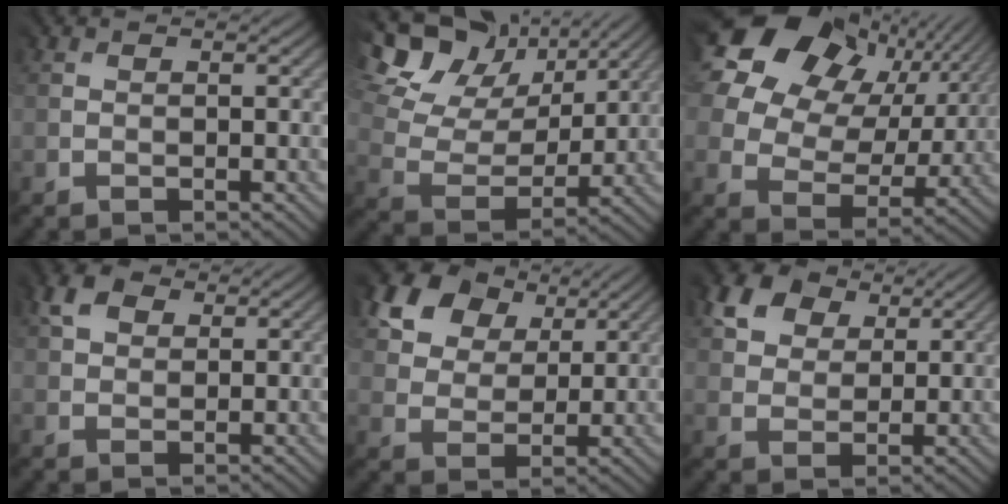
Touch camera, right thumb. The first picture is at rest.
{"total": 15.3, "force": [9.4, 9.2, 7.7], "torque": [-0.197, 0.035, 0.158]}
{"total": 19.5, "force": [9.5, 13.6, 10.2], "torque": [-0.257, 0.076, 0.176]}
{"total": 3.9, "force": [2.6, 2.6, 1.3], "torque": [-0.044, 0.009, 0.047]}
{"total": 14.1, "force": [8.8, 9.4, 5.7], "torque": [-0.168, 0.033, 0.184]}
{"total": 7.0, "force": [4.8, 4.5, 2.3], "torque": [-0.074, 0.013, 0.082]}